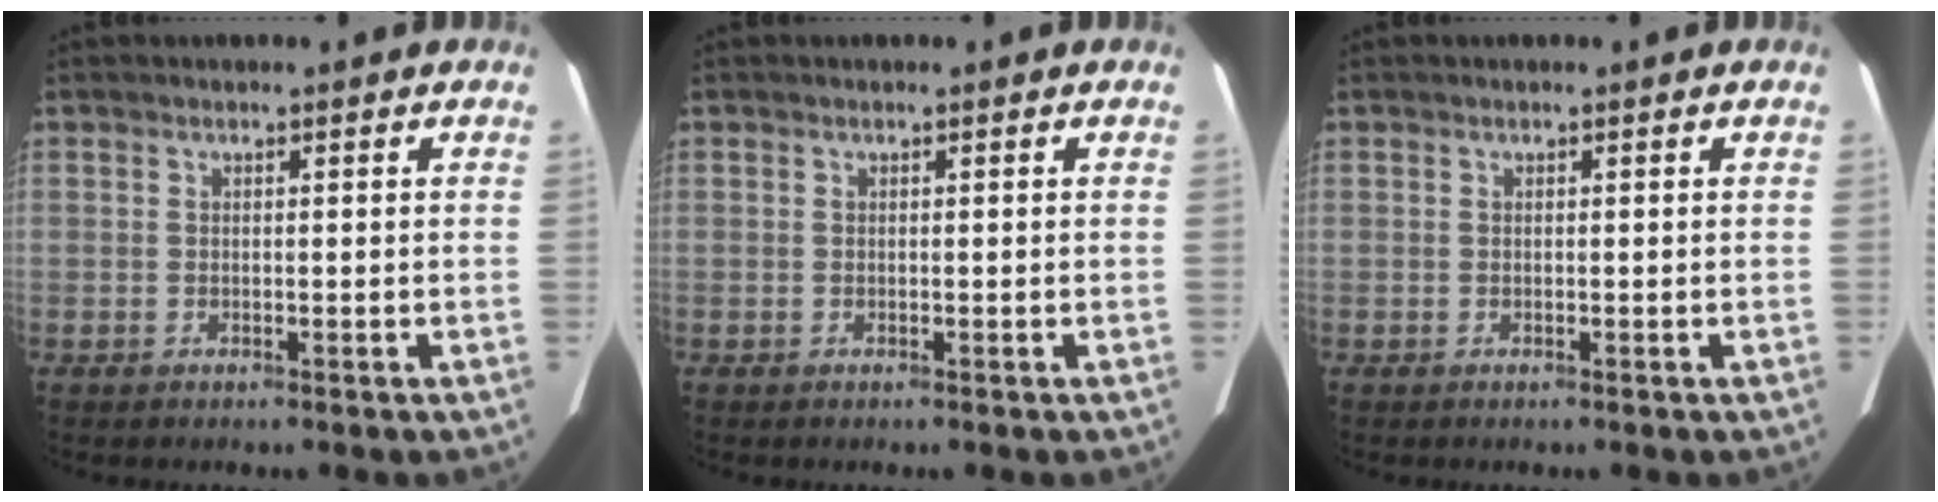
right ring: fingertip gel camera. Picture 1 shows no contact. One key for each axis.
{"total": 0.0}
{"total": 0.0}